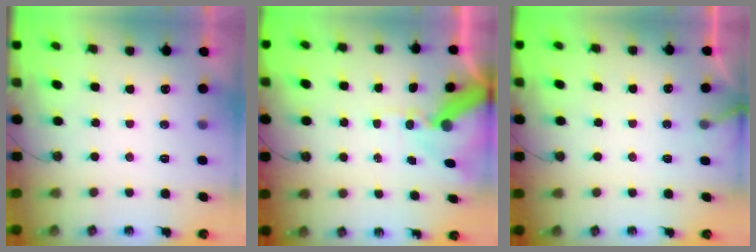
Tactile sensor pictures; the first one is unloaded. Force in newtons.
{"total": 13.9, "press": 13.7, "slide": 1.9}
{"total": 4.0, "press": 4.0, "slide": 0.3}